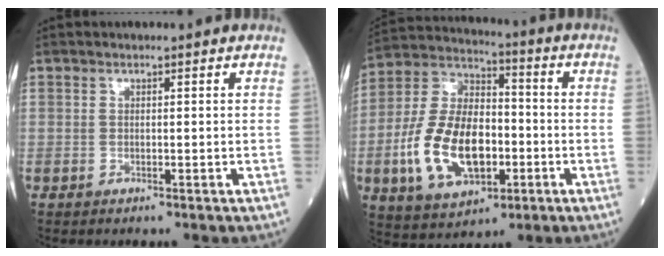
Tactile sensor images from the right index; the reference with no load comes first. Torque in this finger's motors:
{"motor_torque": [1.95, -0.19, 0.60, 0.21]}